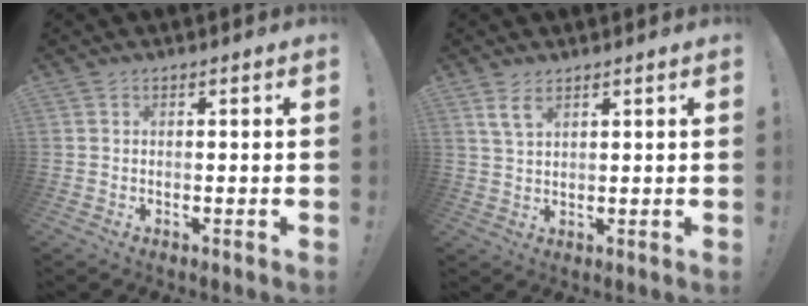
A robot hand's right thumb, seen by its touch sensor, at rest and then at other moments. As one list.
[{"total": 4.4, "force": [2.7, 2.0, 2.9], "torque": [-0.043, -0.011, 0.050]}]